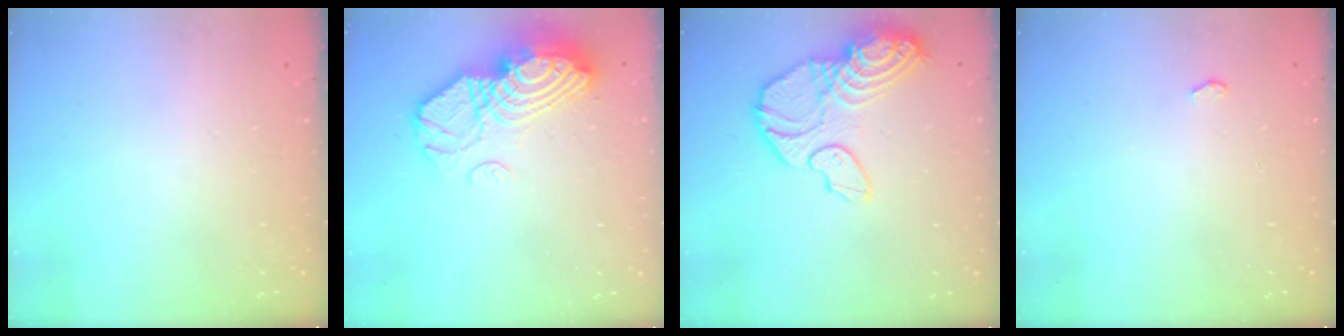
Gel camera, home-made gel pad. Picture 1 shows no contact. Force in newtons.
{"total": 17.3, "press": 16.3, "slide": 5.7}
{"total": 16.4, "press": 16.3, "slide": 1.9}
{"total": 2.2, "press": 2.2, "slide": 0.3}